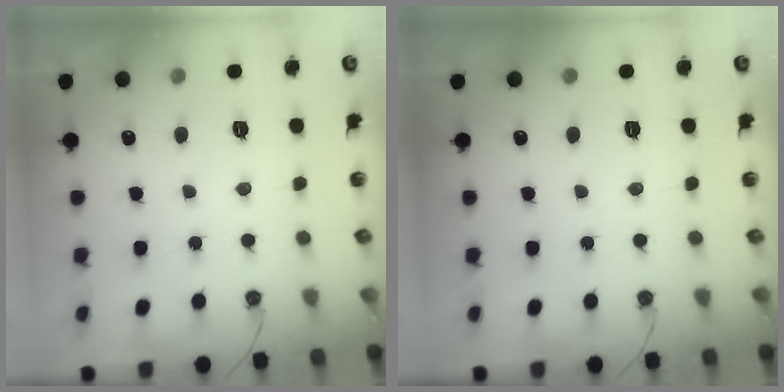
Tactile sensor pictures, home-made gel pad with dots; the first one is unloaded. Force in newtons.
{"total": 0.0}